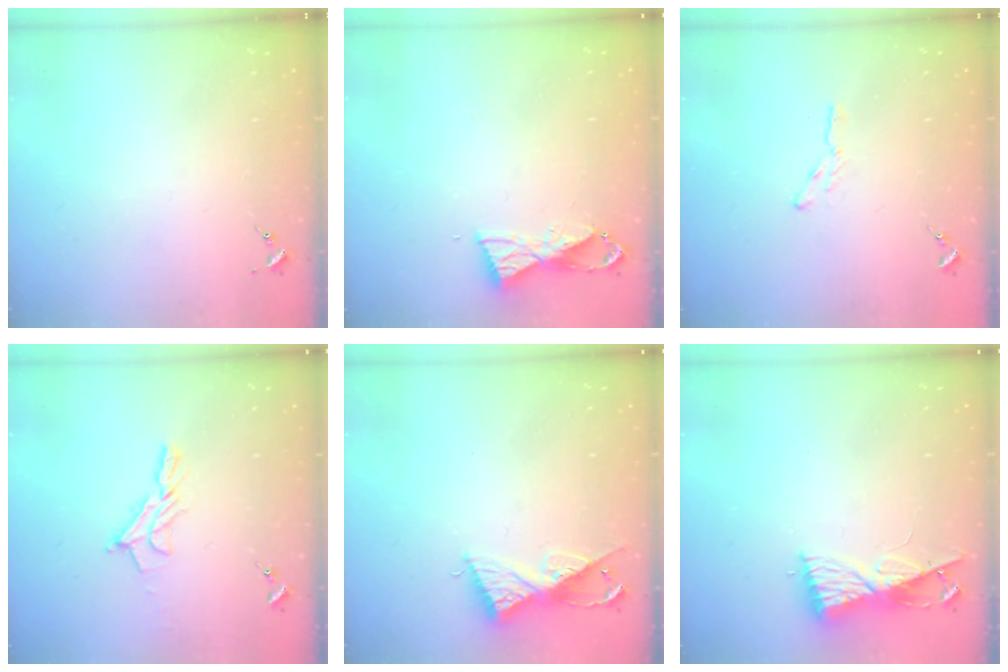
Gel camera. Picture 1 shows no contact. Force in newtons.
{"total": 7.0, "press": 7.0, "slide": 0.5}
{"total": 3.4, "press": 3.3, "slide": 0.3}
{"total": 9.9, "press": 9.9, "slide": 0.6}
{"total": 9.1, "press": 9.1, "slide": 0.5}
{"total": 9.0, "press": 9.0, "slide": 0.8}